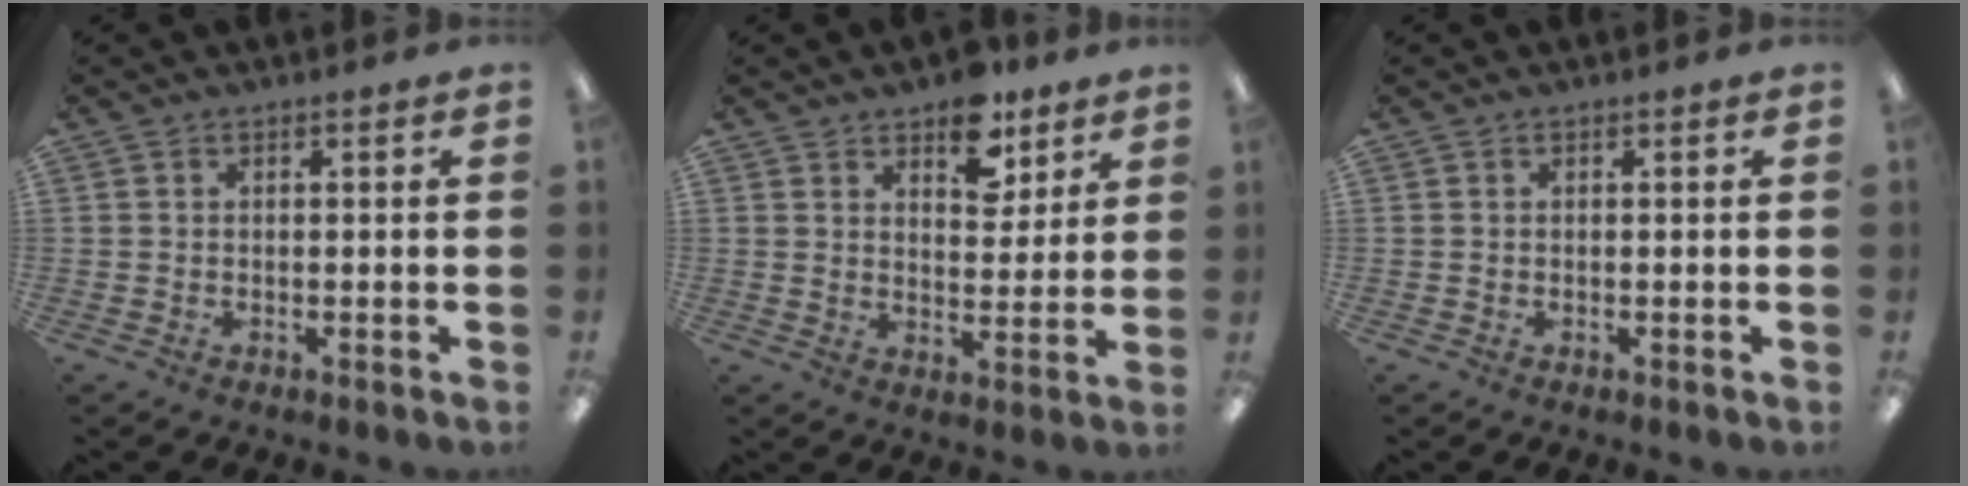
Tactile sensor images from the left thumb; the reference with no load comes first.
{"total": 9.5, "force": [6.8, 5.1, 4.2], "torque": [-0.041, -0.036, 0.116]}
{"total": 0.0}